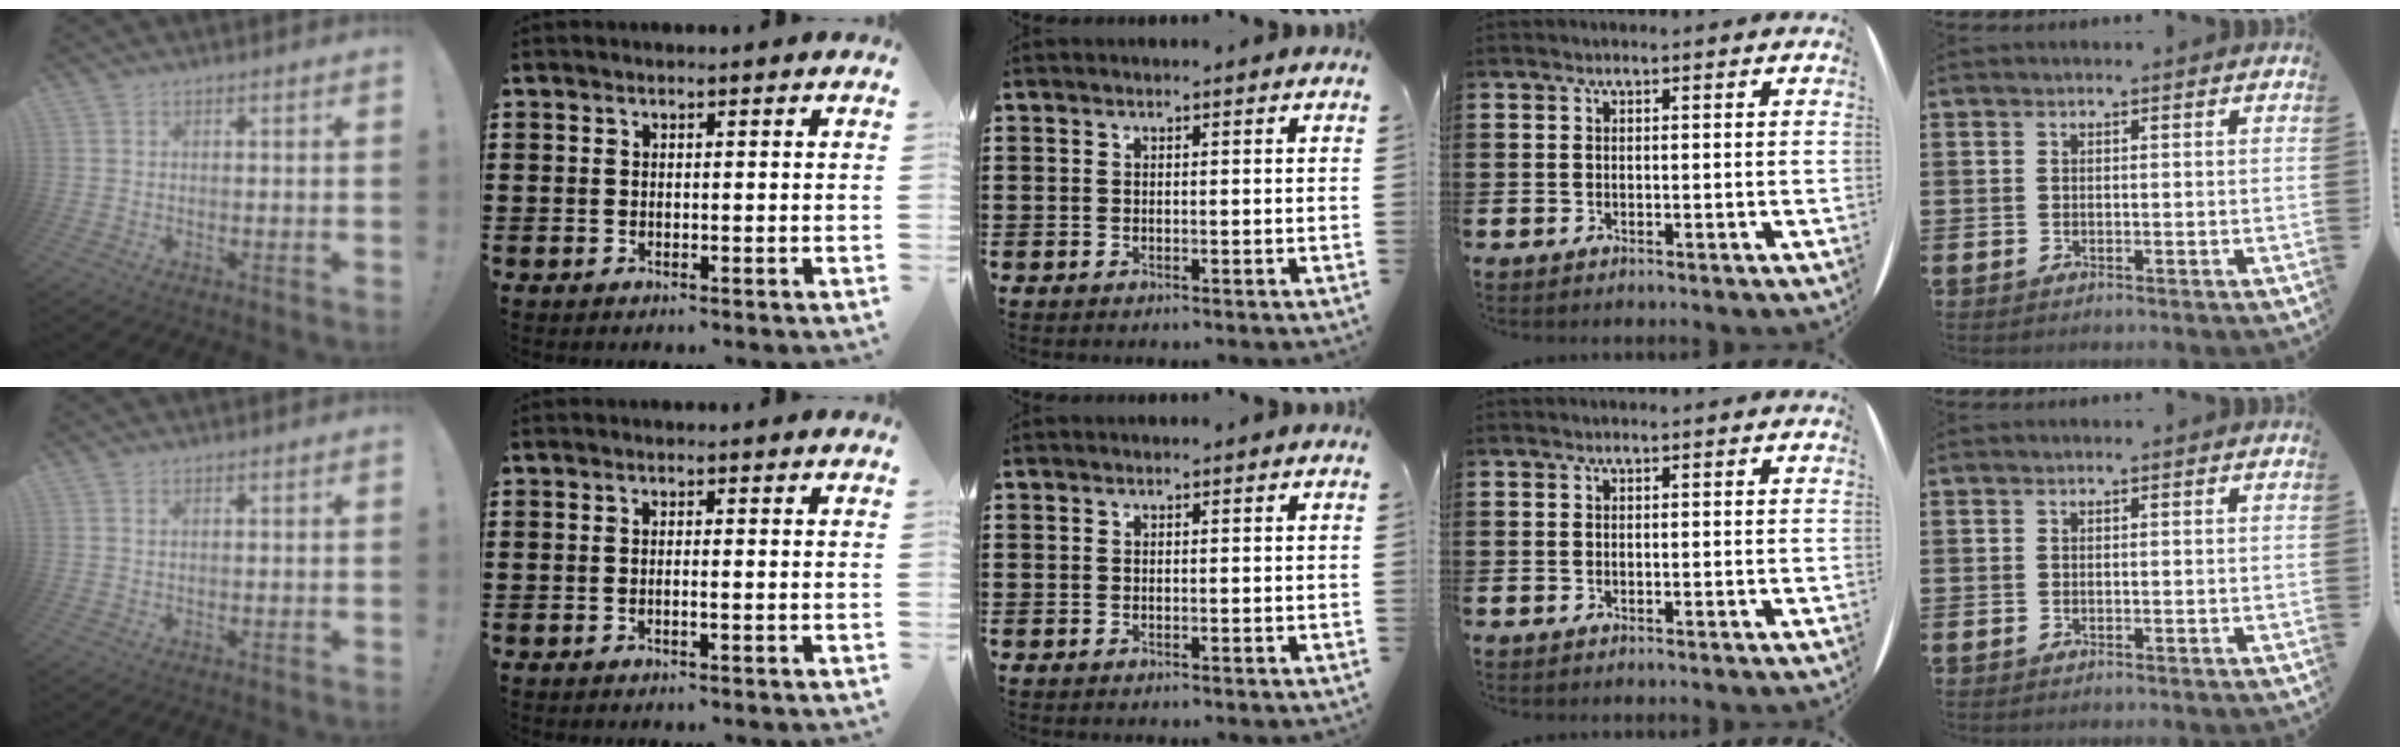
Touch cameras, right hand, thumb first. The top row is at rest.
{"thumb": {"total": 0.7, "force": [0.5, 0.3, 0.4], "torque": [-0.008, 0.000, 0.009]}, "index": {"total": 0.8, "force": [-0.3, -0.1, 0.7], "torque": [-0.013, -0.003, -0.006]}}